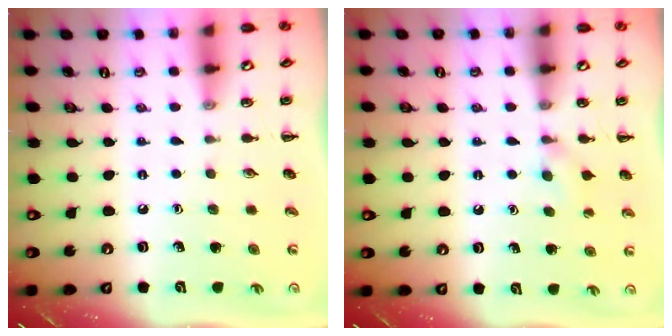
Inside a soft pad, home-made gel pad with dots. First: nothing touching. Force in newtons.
{"total": 5.9, "press": 5.7, "slide": 1.6}